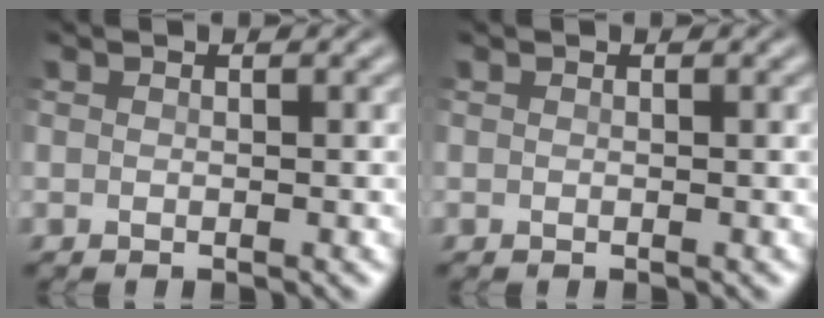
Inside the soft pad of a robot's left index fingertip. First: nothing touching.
{"total": 0.0}